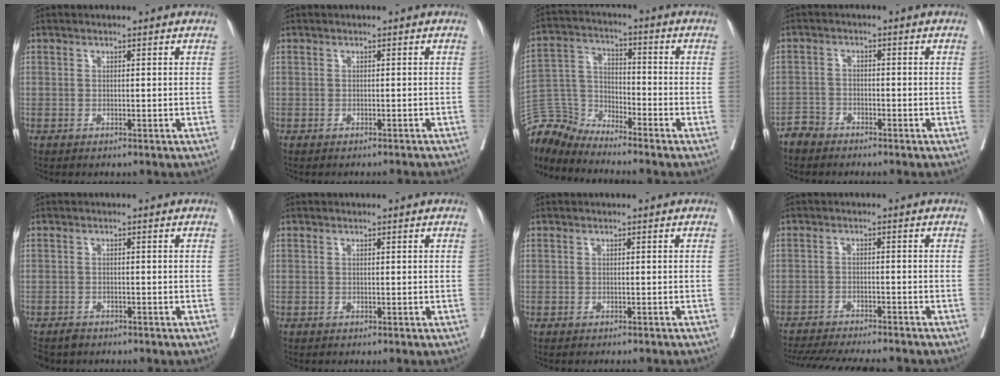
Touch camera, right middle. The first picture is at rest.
{"total": 3.1, "force": [-3.0, -0.3, 0.9], "torque": [-0.013, -0.011, -0.033]}
{"total": 7.0, "force": [-7.0, -0.2, -1.1], "torque": [0.014, 0.021, -0.138]}
{"total": 2.4, "force": [-2.2, 1.0, -0.1], "torque": [0.003, 0.002, -0.043]}
{"total": 3.3, "force": [-2.8, 1.7, 0.6], "torque": [-0.008, -0.003, -0.047]}
{"total": 0.0}
{"total": 2.2, "force": [-2.0, -0.5, 0.8], "torque": [-0.009, -0.007, -0.025]}
{"total": 15.6, "force": [-14.0, 1.8, 6.5], "torque": [-0.135, -0.026, -0.196]}